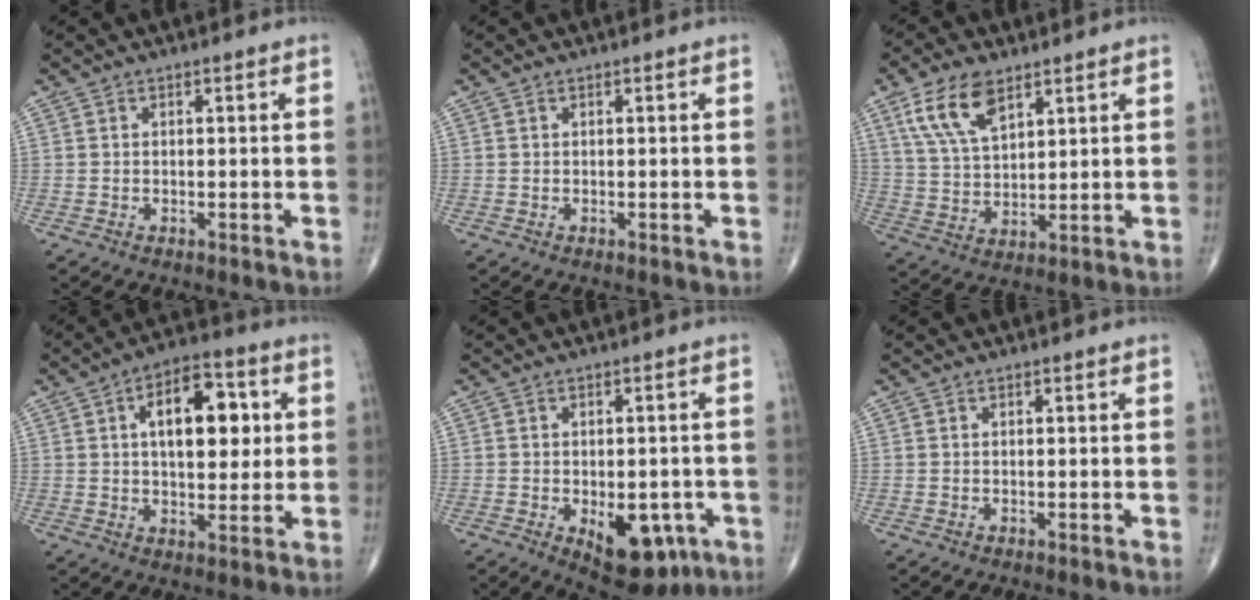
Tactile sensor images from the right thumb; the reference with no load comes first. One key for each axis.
{"total": 0.0}
{"total": 10.6, "fx": 5.9, "fy": 5.2, "fz": 7.2, "tx": -0.130, "ty": -0.020, "tz": 0.123}
{"total": 14.1, "fx": 3.2, "fy": 7.4, "fz": 11.6, "tx": -0.141, "ty": 0.005, "tz": 0.047}
{"total": 11.4, "fx": -4.2, "fy": 6.3, "fz": 8.6, "tx": -0.090, "ty": 0.005, "tz": -0.044}
{"total": 0.0}